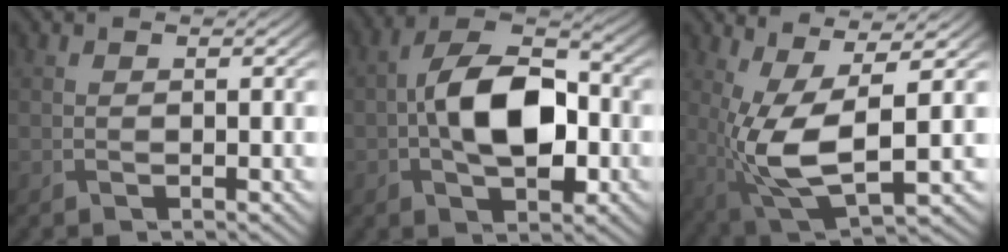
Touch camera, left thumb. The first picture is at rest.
{"total": 11.1, "force": [-1.0, 6.4, 9.1], "torque": [-0.167, 0.005, -0.023]}
{"total": 10.7, "force": [-0.3, 4.1, 9.9], "torque": [-0.218, -0.008, 0.001]}